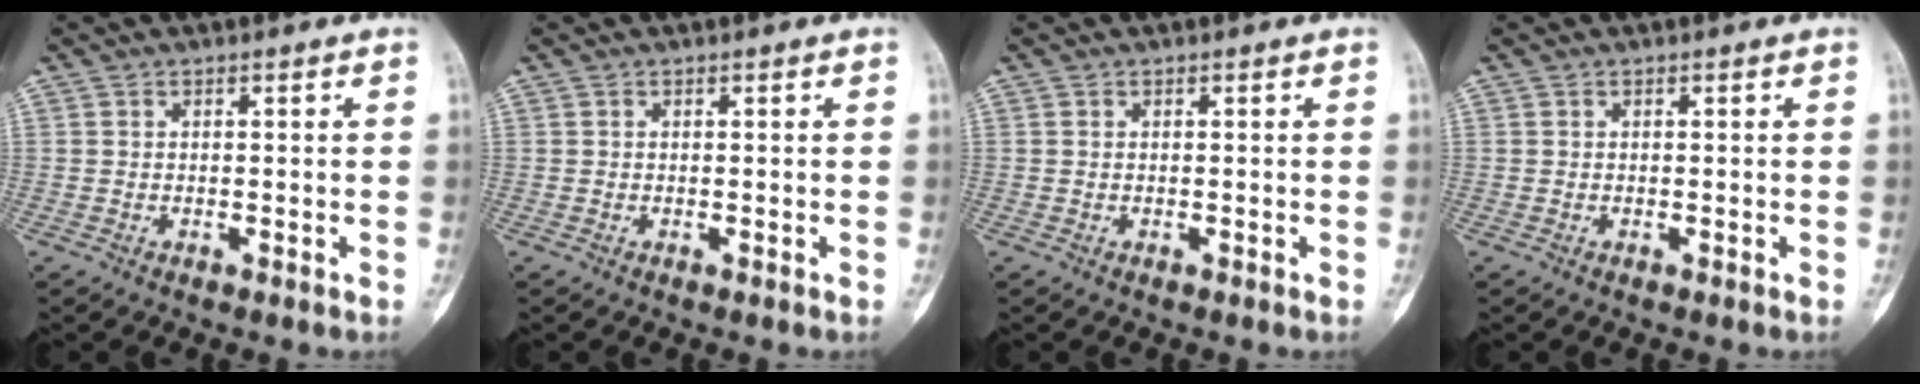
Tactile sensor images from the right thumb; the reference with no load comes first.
{"total": 0.0}
{"total": 0.0}
{"total": 0.0}